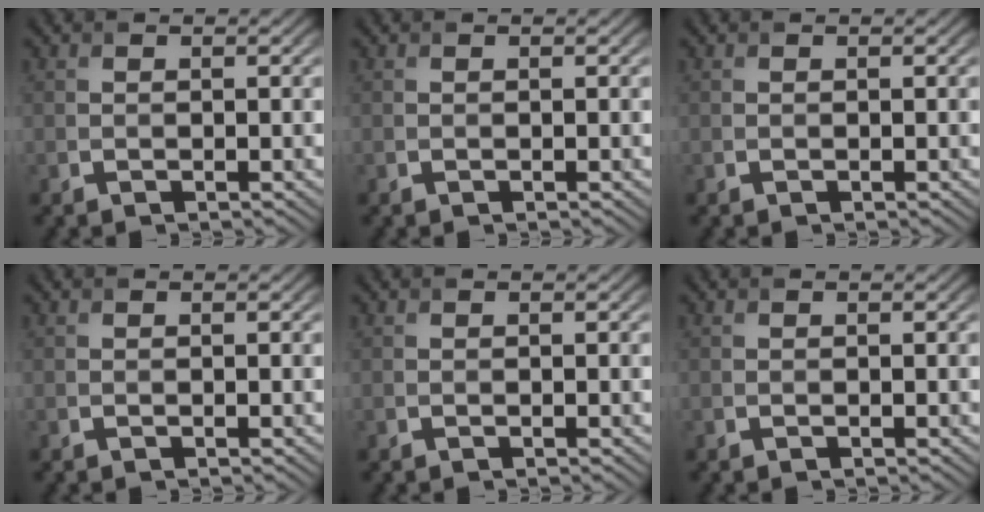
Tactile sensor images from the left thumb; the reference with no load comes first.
{"total": 0.0}
{"total": 0.0}
{"total": 0.0}
{"total": 0.0}
{"total": 0.0}